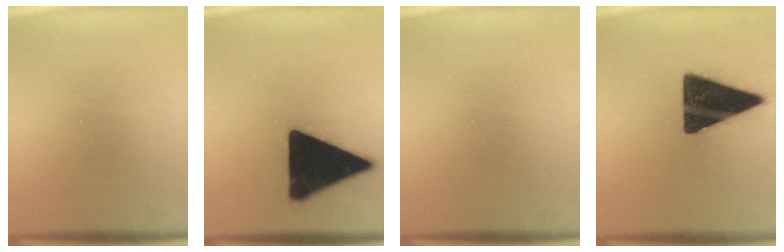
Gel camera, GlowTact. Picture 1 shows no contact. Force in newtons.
{"total": 21.1}
{"total": 0.0}
{"total": 17.3}